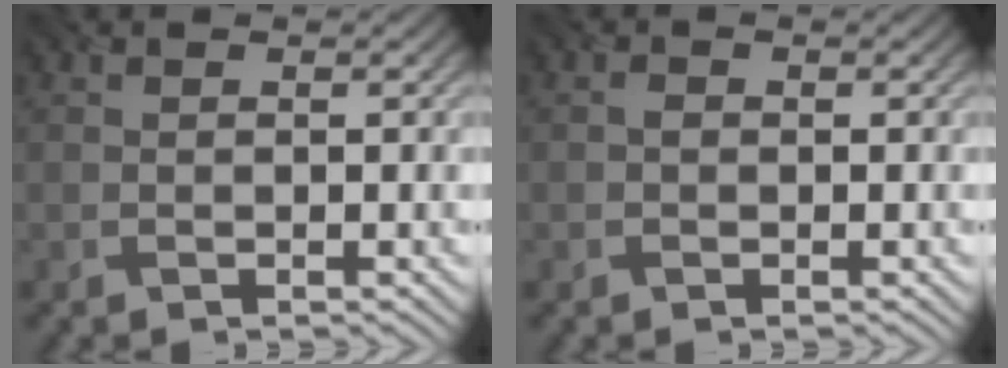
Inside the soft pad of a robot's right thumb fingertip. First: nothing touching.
{"total": 0.5, "force": [-0.2, 0.4, 0.3], "torque": [-0.004, 0.000, -0.005]}